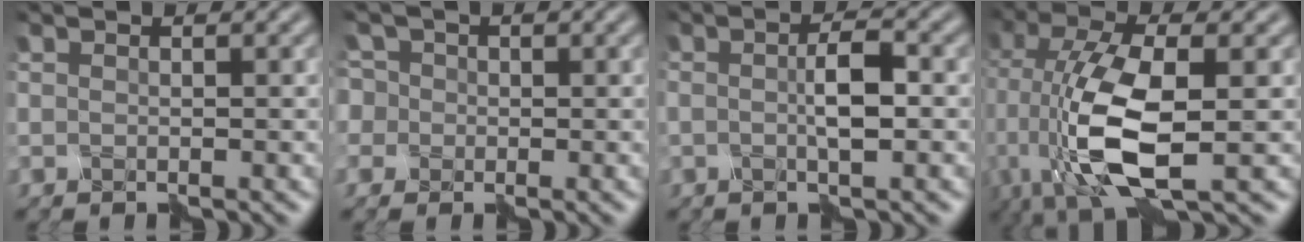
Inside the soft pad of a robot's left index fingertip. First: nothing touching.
{"total": 4.7, "force": [0.9, 4.2, 2.0], "torque": [-0.062, 0.029, -0.022]}
{"total": 2.2, "force": [-0.3, 0.0, 2.1], "torque": [-0.049, 0.003, -0.003]}
{"total": 9.9, "force": [-1.3, 3.8, 9.0], "torque": [-0.206, -0.007, -0.025]}